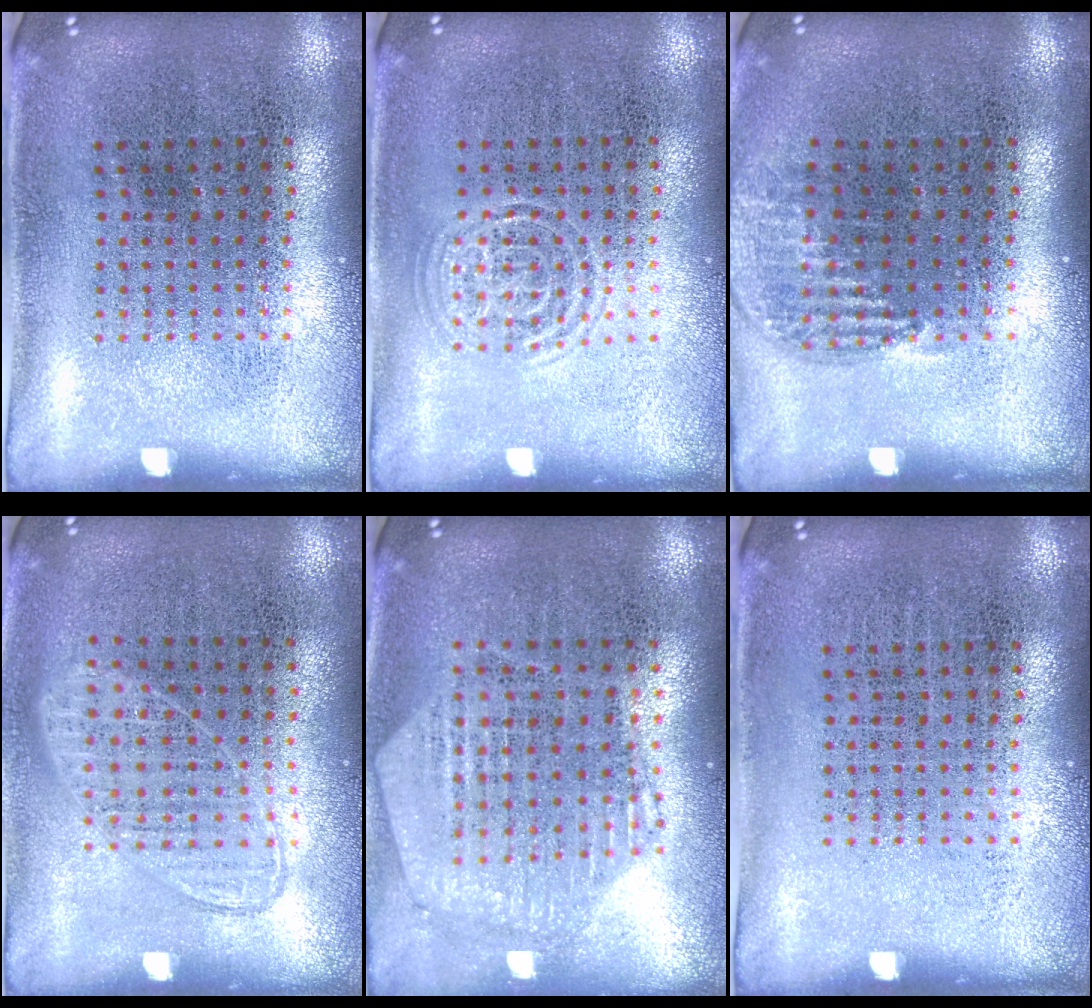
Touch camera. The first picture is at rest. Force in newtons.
{"total": 1.5, "press": 1.5, "slide": 0.3}
{"total": 1.0, "press": 1.0, "slide": 0.4}
{"total": 1.0, "press": 0.9, "slide": 0.4}
{"total": 1.0, "press": 1.0, "slide": 0.2}
{"total": 0.0}